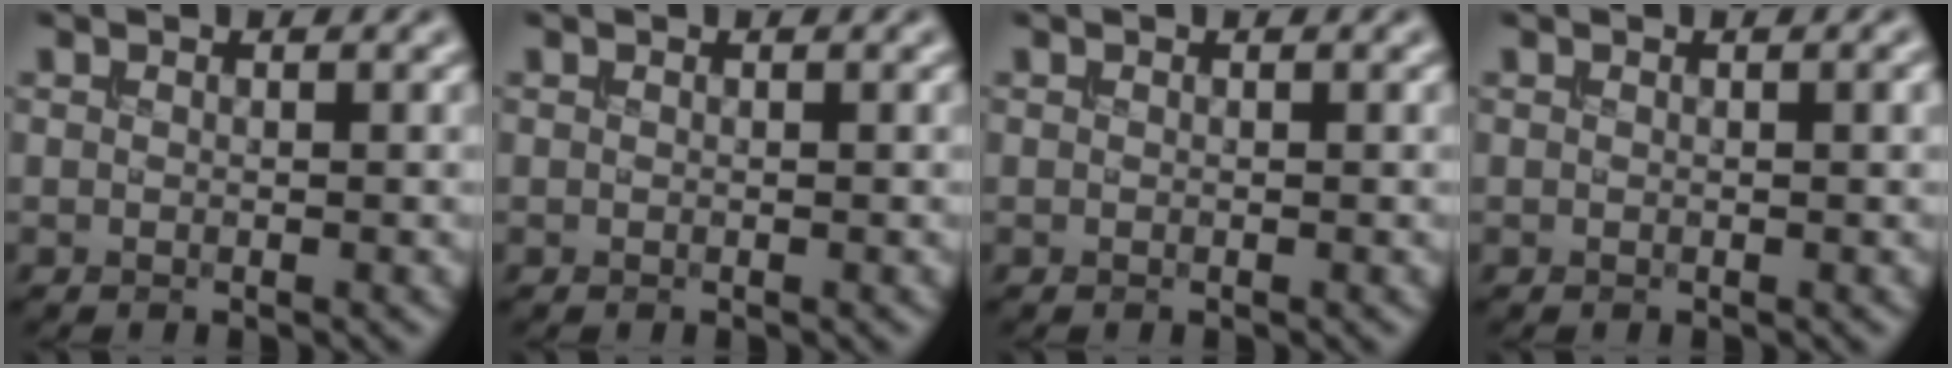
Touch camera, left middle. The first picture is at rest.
{"total": 0.0}
{"total": 0.0}
{"total": 1.1, "force": [0.3, 0.3, 1.0], "torque": [-0.010, 0.005, 0.002]}